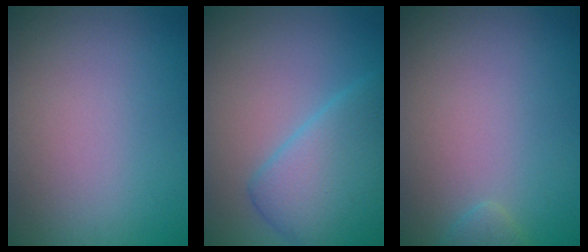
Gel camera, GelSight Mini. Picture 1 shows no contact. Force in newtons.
{"total": 6.8, "press": 6.8, "slide": 0.2}
{"total": 1.0, "press": 1.0, "slide": 0.1}